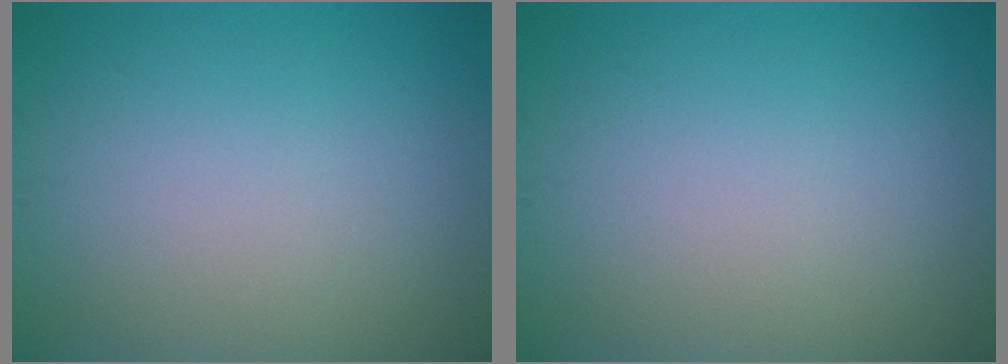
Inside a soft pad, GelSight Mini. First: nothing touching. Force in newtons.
{"total": 0.0}